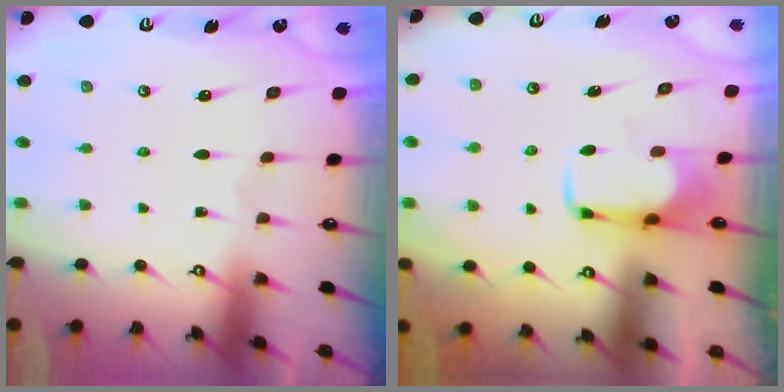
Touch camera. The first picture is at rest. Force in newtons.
{"total": 1.4, "press": 1.3, "slide": 0.5}